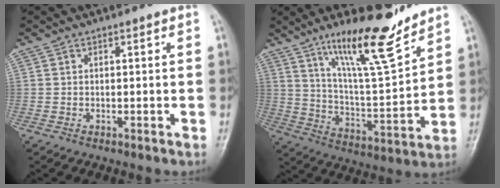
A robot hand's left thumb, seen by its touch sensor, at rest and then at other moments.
{"total": 16.2, "force": [11.5, 3.0, 11.0], "torque": [-0.168, -0.076, 0.205]}